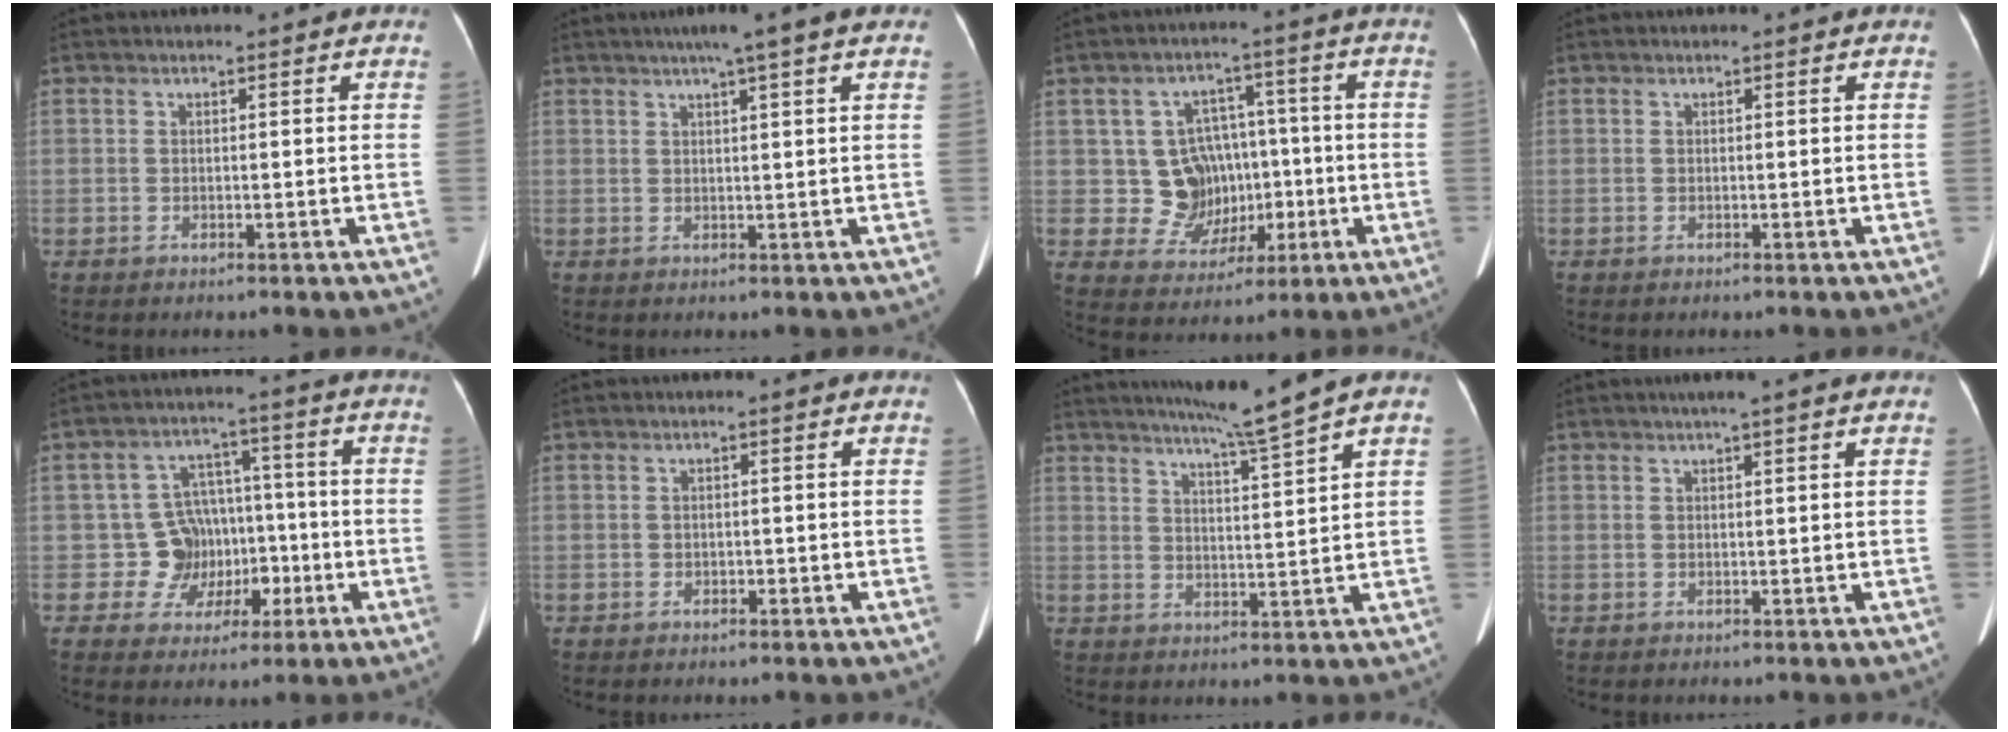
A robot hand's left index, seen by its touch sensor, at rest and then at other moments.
{"total": 5.7, "force": [3.8, -0.7, 4.1], "torque": [-0.062, 0.019, 0.055]}
{"total": 8.7, "force": [-0.3, 8.2, 2.8], "torque": [-0.040, 0.034, 0.012]}
{"total": 0.0}
{"total": 7.9, "force": [-1.7, 7.7, 1.3], "torque": [-0.002, 0.034, -0.019]}
{"total": 0.6, "force": [-0.3, 0.5, 0.2], "torque": [-0.002, 0.002, -0.006]}
{"total": 7.2, "force": [5.8, -2.3, 3.7], "torque": [-0.059, -0.008, 0.099]}
{"total": 2.1, "force": [1.5, -0.5, 1.4], "torque": [-0.023, 0.008, 0.027]}